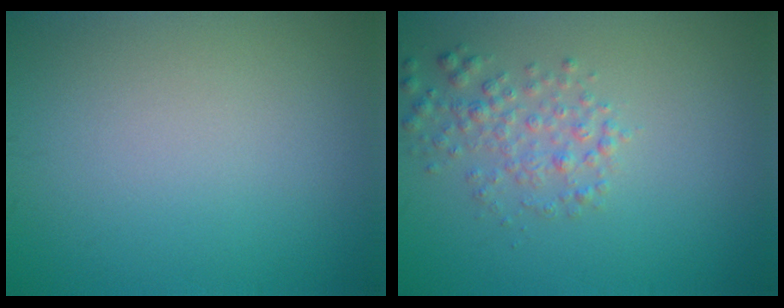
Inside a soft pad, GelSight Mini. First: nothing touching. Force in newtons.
{"total": 2.5, "press": 2.5, "slide": 0.1}